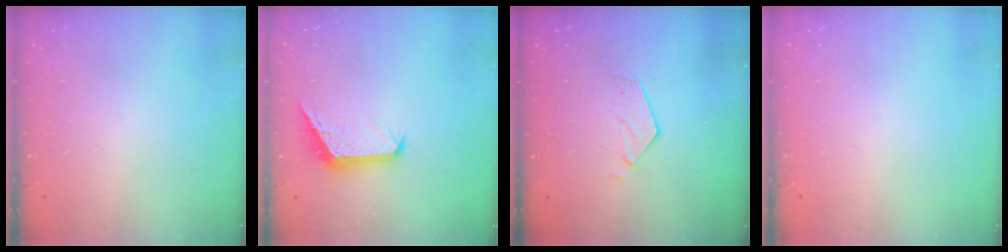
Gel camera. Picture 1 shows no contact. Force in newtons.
{"total": 10.9, "press": 10.9, "slide": 0.3}
{"total": 3.2, "press": 3.2, "slide": 0.2}
{"total": 0.0}